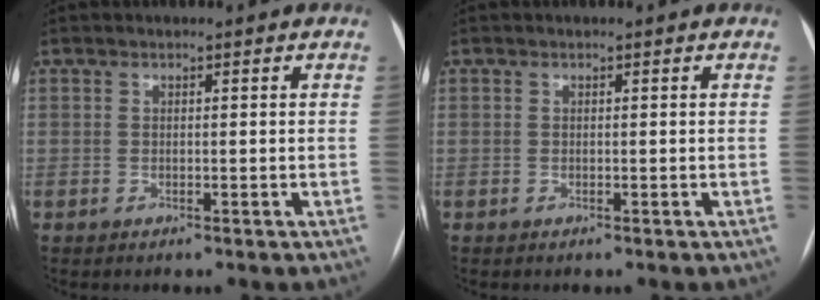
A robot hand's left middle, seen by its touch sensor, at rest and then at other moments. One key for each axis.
{"total": 0.0}